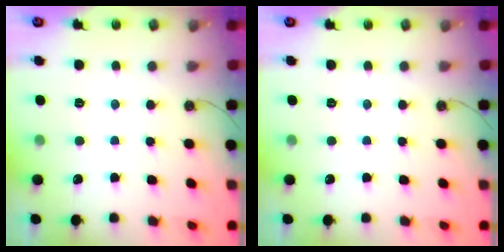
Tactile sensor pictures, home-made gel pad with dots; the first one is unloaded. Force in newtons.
{"total": 0.0}